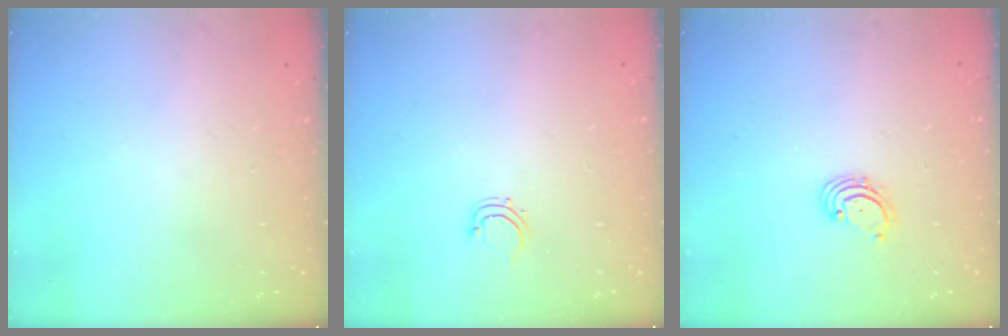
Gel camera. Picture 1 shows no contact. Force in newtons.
{"total": 2.8, "press": 2.7, "slide": 0.5}
{"total": 1.9, "press": 1.8, "slide": 0.2}